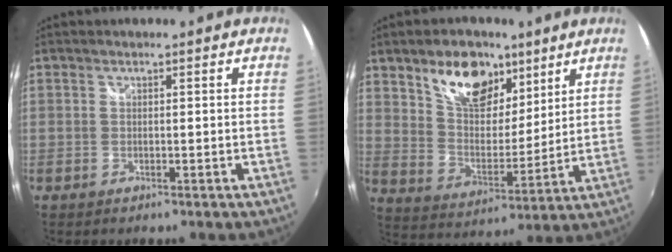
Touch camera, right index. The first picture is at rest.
{"total": 14.6, "force": [9.0, 8.3, 7.9], "torque": [-0.135, 0.015, 0.161]}